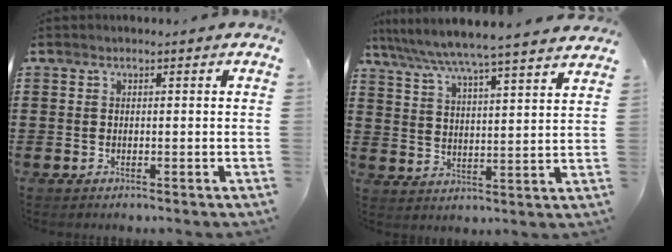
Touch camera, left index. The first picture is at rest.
{"total": 5.7, "force": [5.3, -0.7, 2.0], "torque": [-0.063, -0.038, 0.086]}